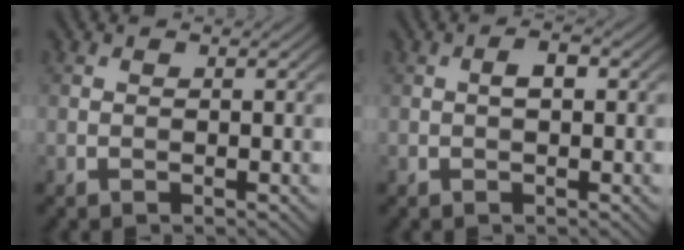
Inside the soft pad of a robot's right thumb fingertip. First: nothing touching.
{"total": 1.7, "force": [0.1, 0.7, 1.5], "torque": [-0.025, 0.006, 0.000]}